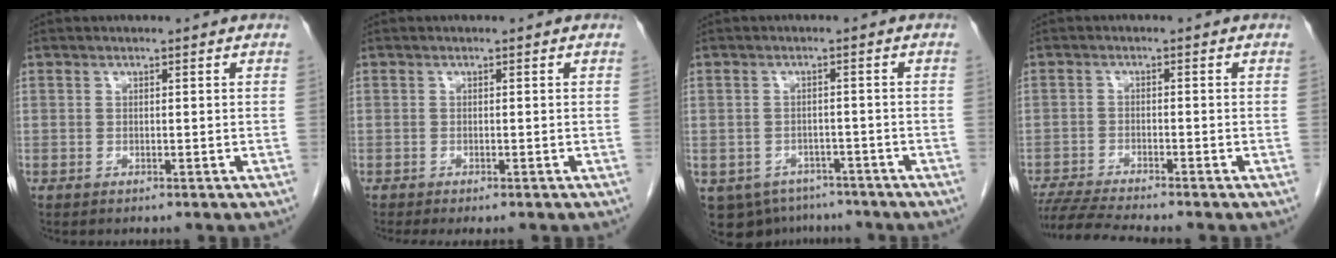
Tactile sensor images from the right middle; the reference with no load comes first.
{"total": 2.5, "force": [-2.1, 0.4, 1.4], "torque": [-0.013, -0.006, -0.028]}
{"total": 9.5, "force": [-6.8, 6.1, 2.4], "torque": [-0.051, 0.001, -0.085]}
{"total": 6.7, "force": [-6.2, -1.0, 2.5], "torque": [-0.041, -0.021, -0.110]}